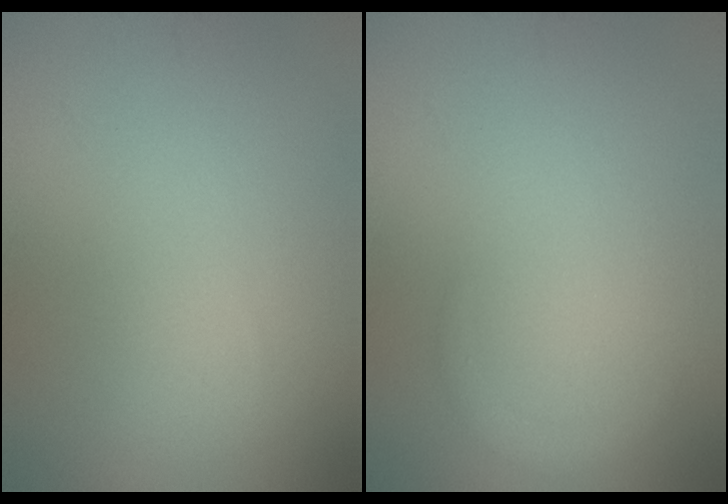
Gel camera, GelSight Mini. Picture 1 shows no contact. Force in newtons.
{"total": 1.1, "press": 1.1, "slide": 0.1}